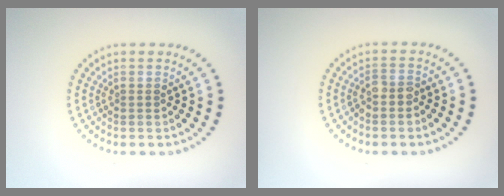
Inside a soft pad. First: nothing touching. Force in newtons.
{"total": 1.7, "press": 1.5, "slide": 0.8}